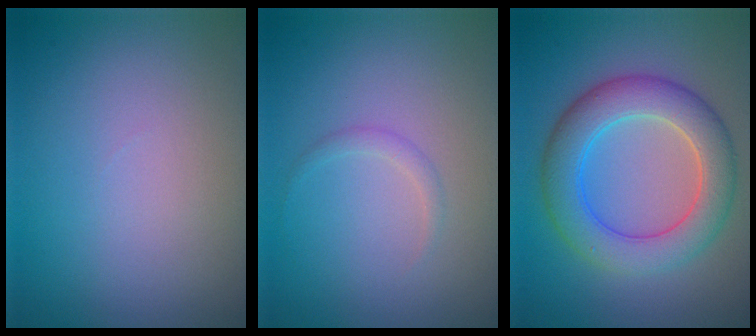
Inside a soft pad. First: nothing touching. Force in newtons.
{"total": 0.8, "press": 0.8, "slide": 0.1}
{"total": 6.5, "press": 6.5, "slide": 0.3}